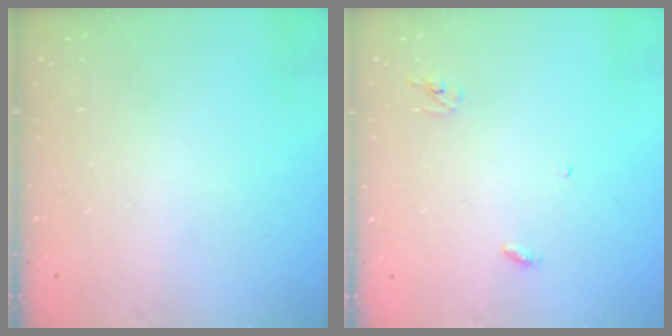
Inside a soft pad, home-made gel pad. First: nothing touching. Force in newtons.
{"total": 2.8, "press": 2.8, "slide": 0.2}